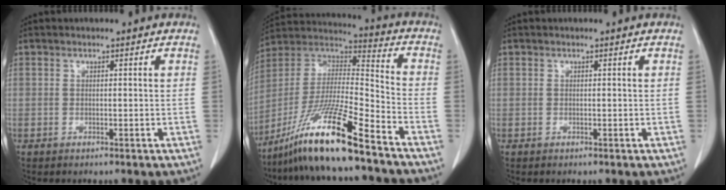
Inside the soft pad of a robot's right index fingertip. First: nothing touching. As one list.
[{"total": 17.2, "force": [-12.1, 0.2, 12.2], "torque": [-0.247, -0.016, -0.225]}, {"total": 0.0}]